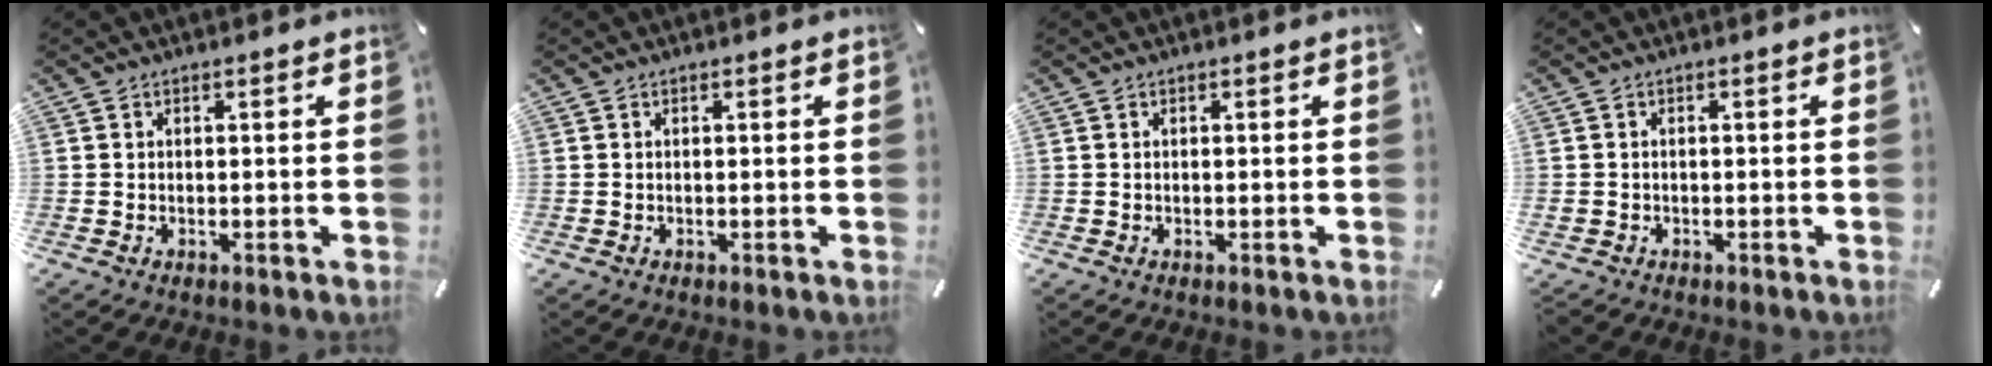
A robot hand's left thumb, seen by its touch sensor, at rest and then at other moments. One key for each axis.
{"total": 0.0}
{"total": 0.0}
{"total": 1.0, "fx": -0.6, "fy": 0.7, "fz": 0.3, "tx": -0.007, "ty": 0.002, "tz": -0.014}